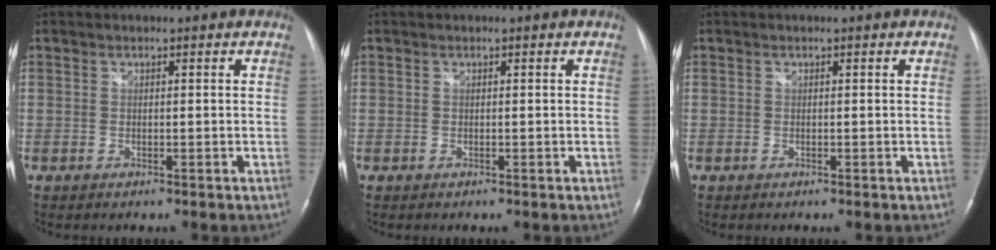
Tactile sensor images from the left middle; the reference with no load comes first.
{"total": 0.0}
{"total": 0.0}